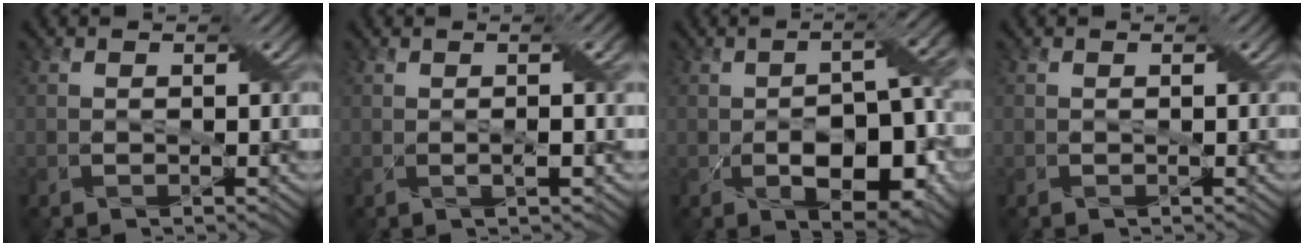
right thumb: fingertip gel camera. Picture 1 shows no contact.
{"total": 2.9, "force": [0.3, 0.3, 2.9], "torque": [-0.052, 0.009, 0.002]}
{"total": 11.3, "force": [-2.6, 4.9, 9.9], "torque": [-0.153, -0.007, -0.040]}
{"total": 0.0}